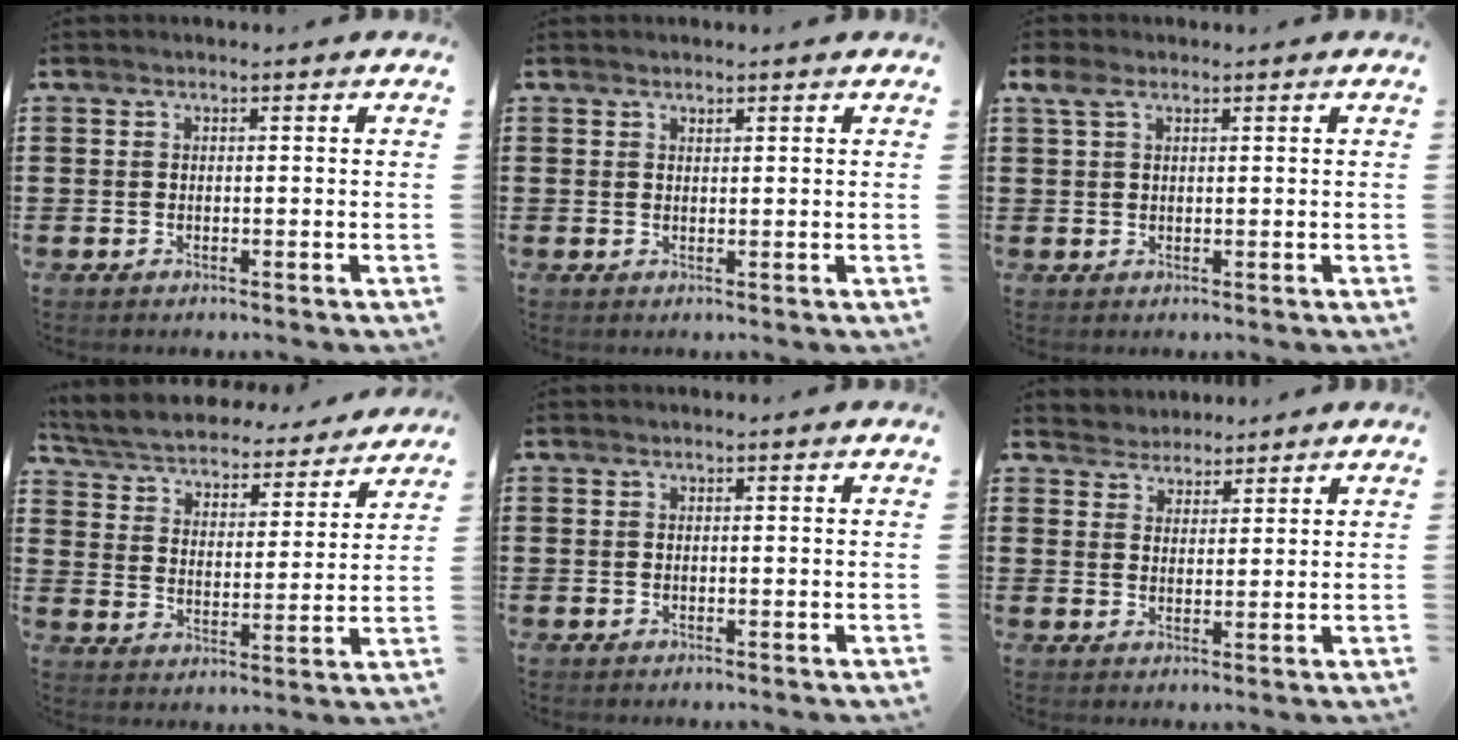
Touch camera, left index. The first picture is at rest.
{"total": 1.0, "force": [0.8, 0.4, 0.3], "torque": [-0.007, 0.001, 0.016]}
{"total": 2.5, "force": [1.2, 1.3, 1.7], "torque": [-0.039, 0.006, 0.021]}
{"total": 4.5, "force": [4.4, 0.3, 0.7], "torque": [-0.038, -0.038, 0.068]}
{"total": 0.0}
{"total": 3.1, "force": [2.8, 1.3, -0.6], "torque": [-0.002, -0.002, 0.052]}